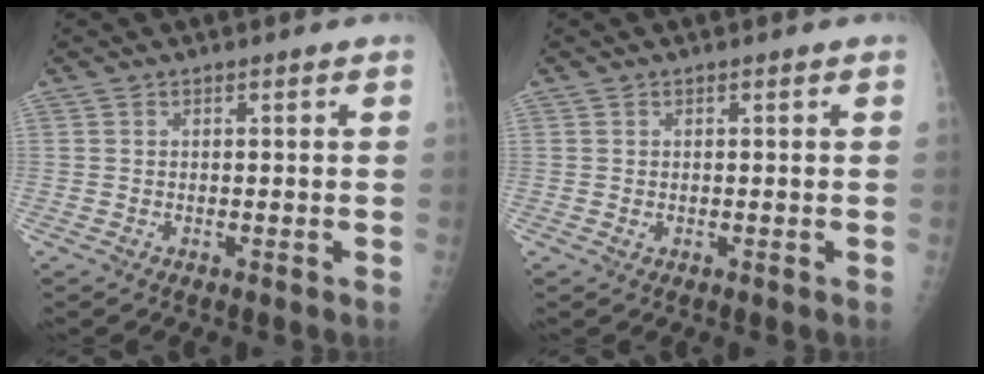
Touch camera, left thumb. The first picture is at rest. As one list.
[{"total": 0.7, "force": [0.1, 0.4, 0.5], "torque": [-0.007, 0.001, 0.006]}]